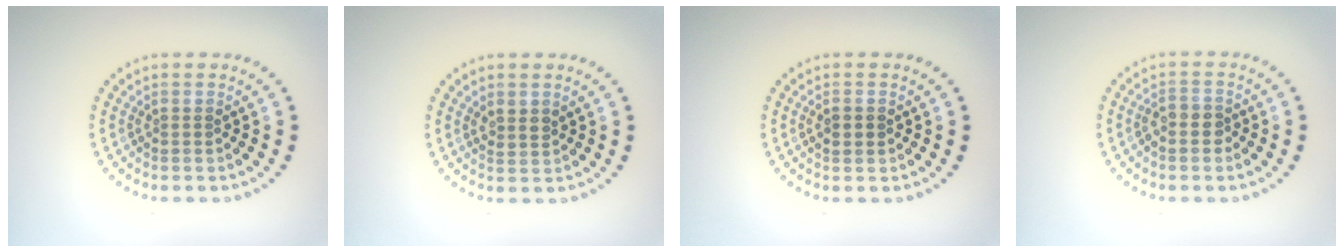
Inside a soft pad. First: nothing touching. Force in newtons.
{"total": 1.3, "press": 1.1, "slide": 0.7}
{"total": 2.0, "press": 2.0, "slide": 0.2}
{"total": 1.9, "press": 1.8, "slide": 0.7}